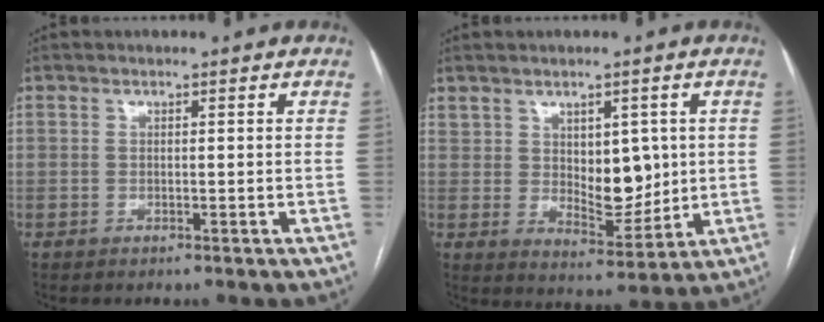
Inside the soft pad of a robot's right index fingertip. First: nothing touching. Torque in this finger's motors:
{"motor_torque": [0.12, 0.18, 0.17, 0.02]}